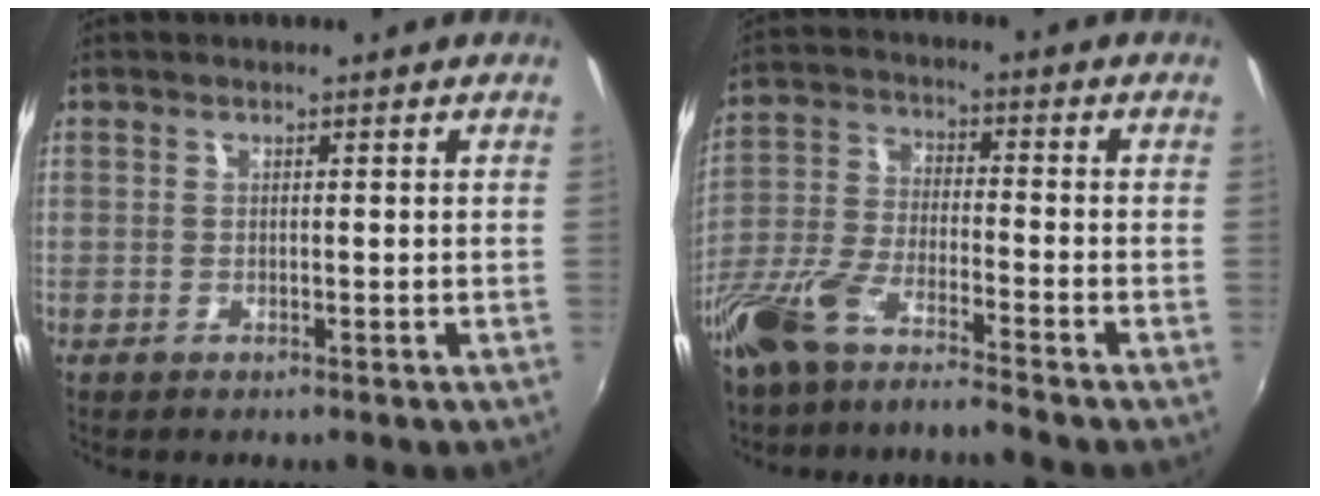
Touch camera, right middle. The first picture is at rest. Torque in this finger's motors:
{"motor_torque": [1.10, -1.04, 0.62, 0.19]}